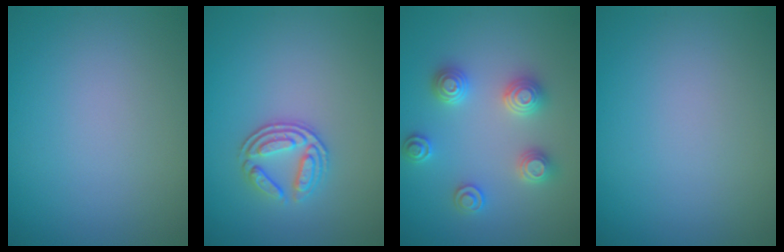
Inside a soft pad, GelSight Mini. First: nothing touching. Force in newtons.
{"total": 3.0, "press": 2.5, "slide": 1.6}
{"total": 3.2, "press": 3.2, "slide": 0.4}
{"total": 0.0}